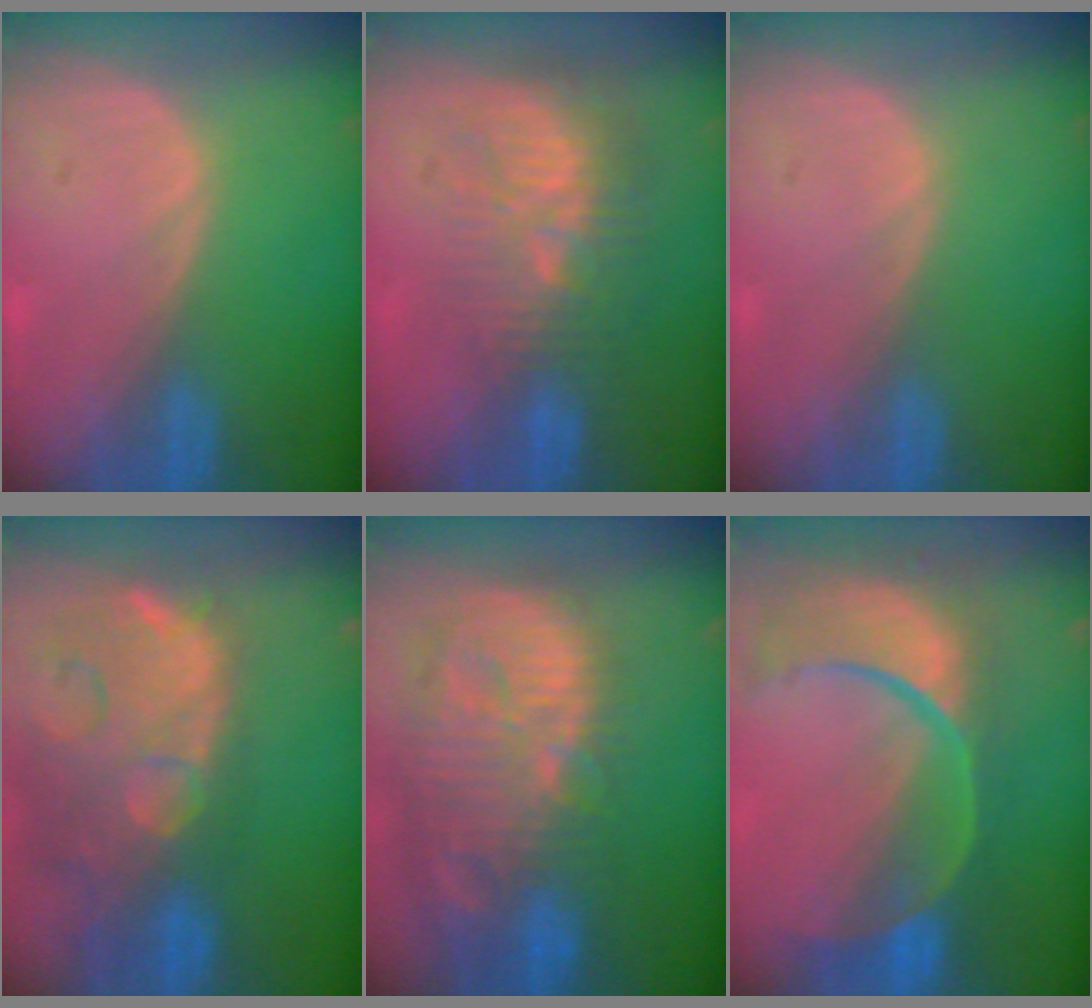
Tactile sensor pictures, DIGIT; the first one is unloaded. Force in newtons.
{"total": 10.3, "press": 8.9, "slide": 5.1}
{"total": 0.0}
{"total": 14.8, "press": 11.9, "slide": 8.9}
{"total": 14.4, "press": 12.5, "slide": 7.0}
{"total": 12.8, "press": 10.4, "slide": 7.5}